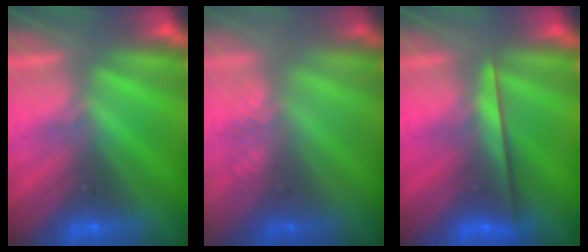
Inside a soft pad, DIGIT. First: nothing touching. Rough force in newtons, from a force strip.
{"total": 2.9}
{"total": 2.4}